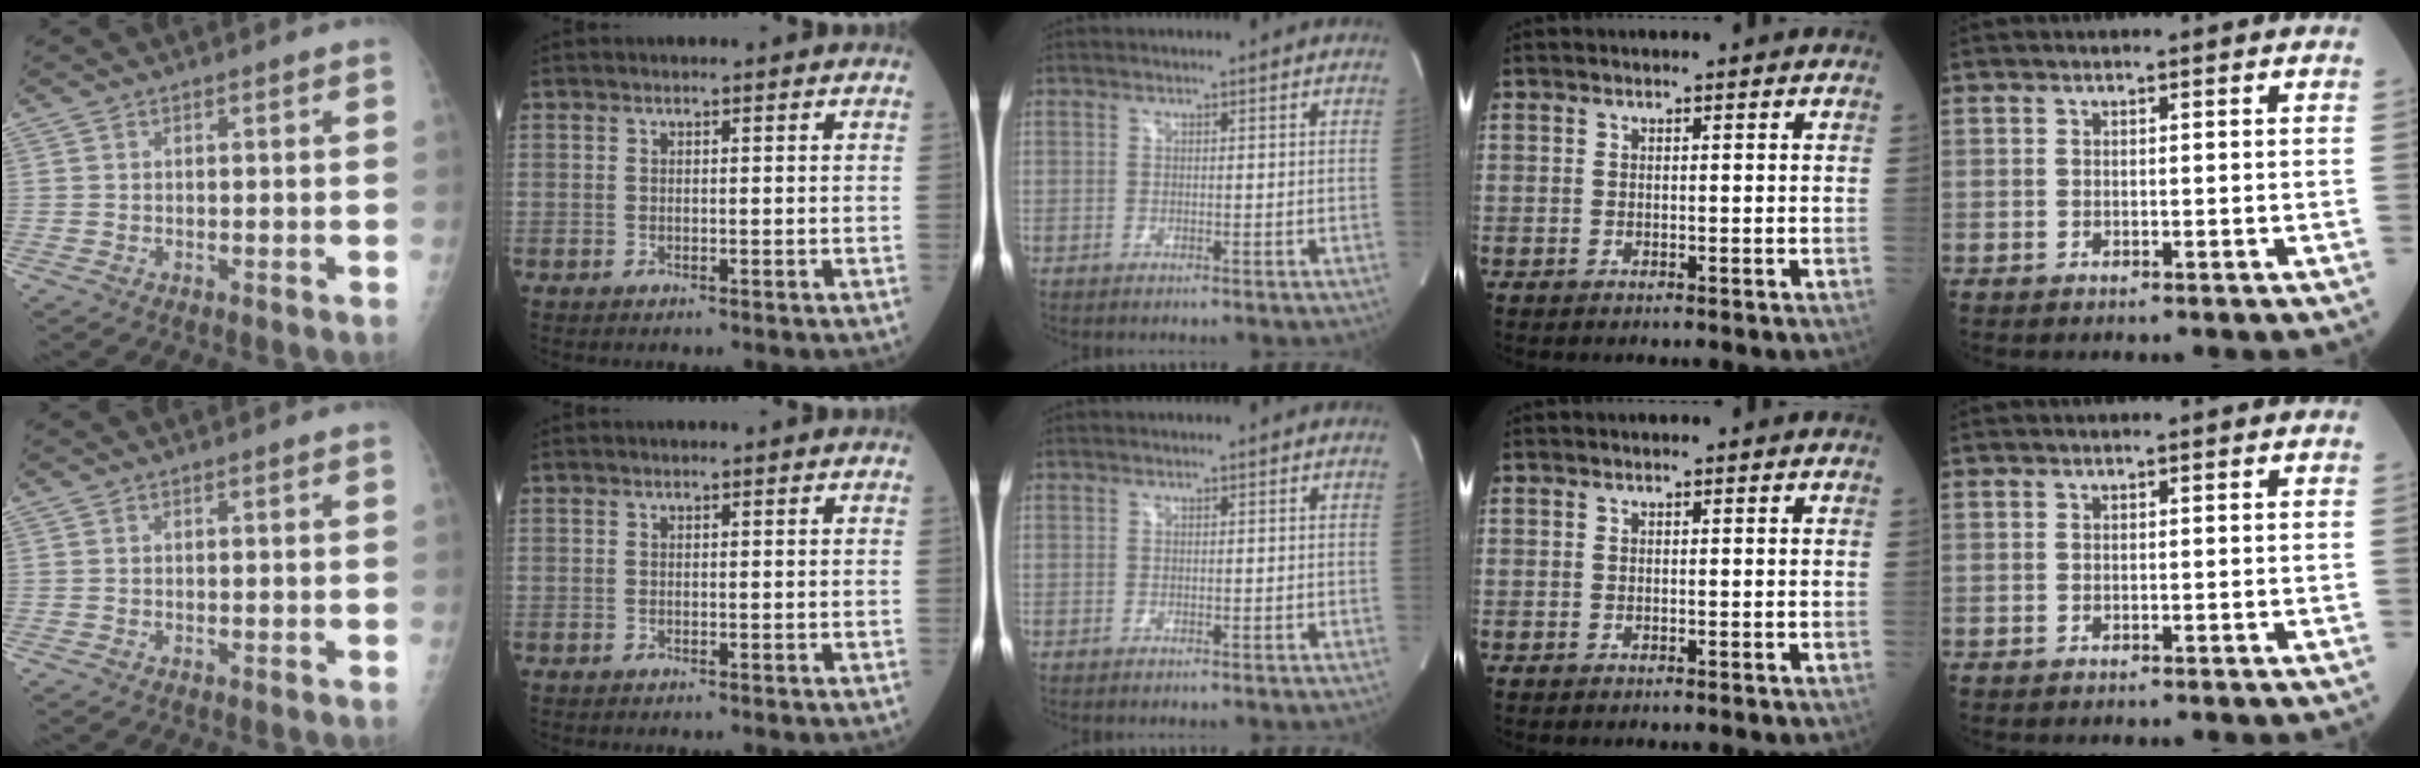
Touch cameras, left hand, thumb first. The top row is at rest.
{}